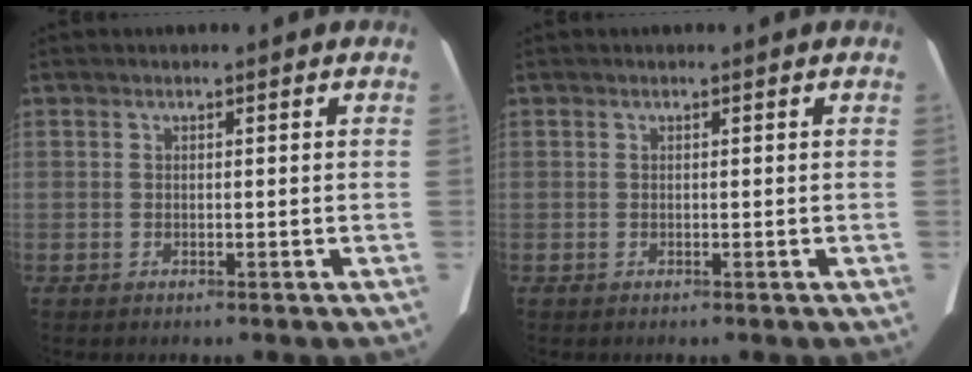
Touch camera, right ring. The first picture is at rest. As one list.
[{"total": 0.0}]